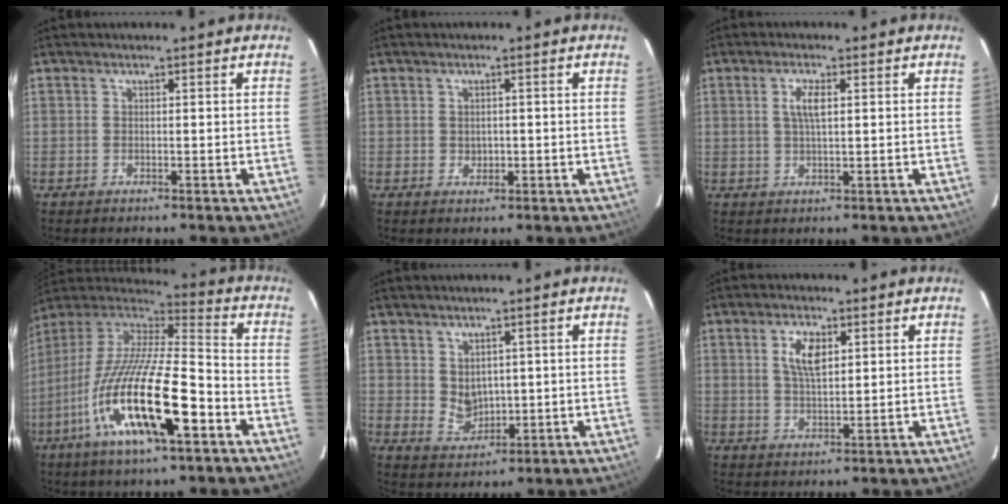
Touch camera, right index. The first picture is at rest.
{"total": 1.7, "force": [-0.1, 1.6, 0.7], "torque": [-0.008, 0.000, 0.000]}
{"total": 3.5, "force": [0.9, 1.0, 3.2], "torque": [-0.064, 0.003, 0.018]}
{"total": 23.6, "force": [-10.1, 5.8, 20.6], "torque": [-0.380, -0.049, -0.190]}
{"total": 4.5, "force": [1.3, 3.7, 2.2], "torque": [-0.037, 0.000, 0.036]}
{"total": 5.8, "force": [2.0, 2.7, 4.7], "torque": [-0.087, 0.006, 0.040]}